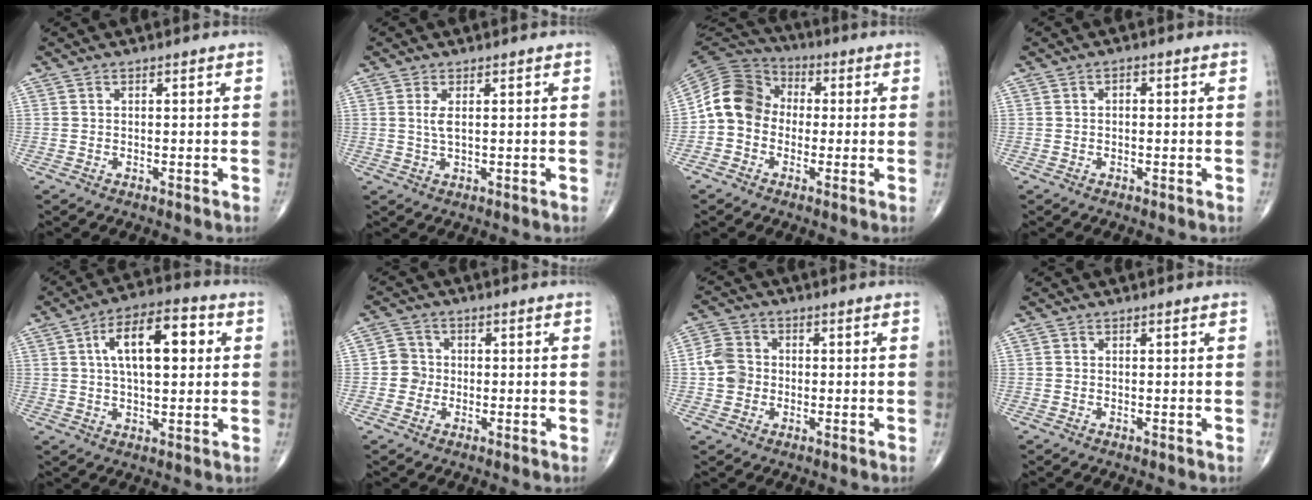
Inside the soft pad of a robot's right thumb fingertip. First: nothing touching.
{"total": 2.3, "force": [0.5, 0.7, 2.2], "torque": [-0.054, -0.003, 0.015]}
{"total": 11.1, "force": [-0.7, 9.4, 5.9], "torque": [-0.100, 0.035, -0.029]}
{"total": 0.9, "force": [0.0, 0.6, 0.7], "torque": [-0.004, 0.004, -0.006]}
{"total": 13.6, "force": [3.1, 6.2, 11.7], "torque": [-0.174, 0.016, 0.045]}
{"total": 3.6, "force": [-0.5, 3.4, 0.7], "torque": [0.010, 0.009, -0.016]}
{"total": 5.8, "force": [-0.6, 5.1, 2.7], "torque": [-0.038, 0.012, -0.020]}
{"total": 0.0}